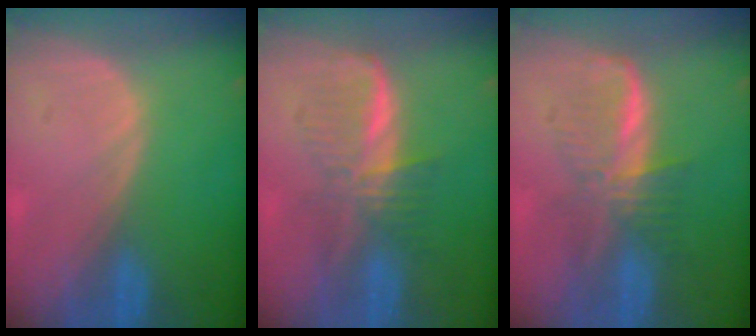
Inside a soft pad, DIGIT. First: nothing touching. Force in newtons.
{"total": 5.9, "press": 5.9, "slide": 0.8}
{"total": 6.1, "press": 6.1, "slide": 0.4}